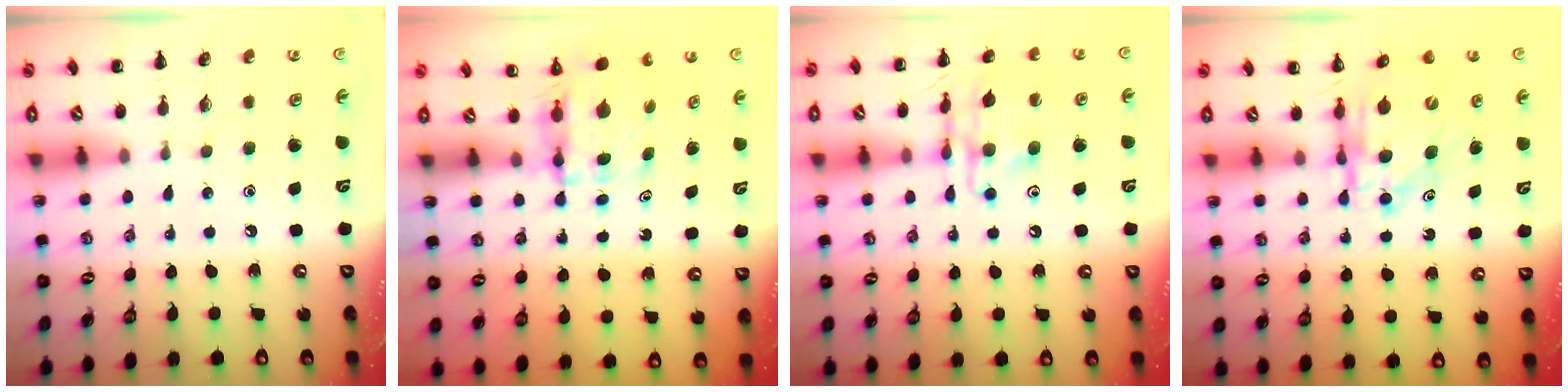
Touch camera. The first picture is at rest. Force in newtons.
{"total": 3.9, "press": 3.9, "slide": 0.3}
{"total": 13.9, "press": 13.7, "slide": 2.5}
{"total": 5.9, "press": 5.9, "slide": 0.5}